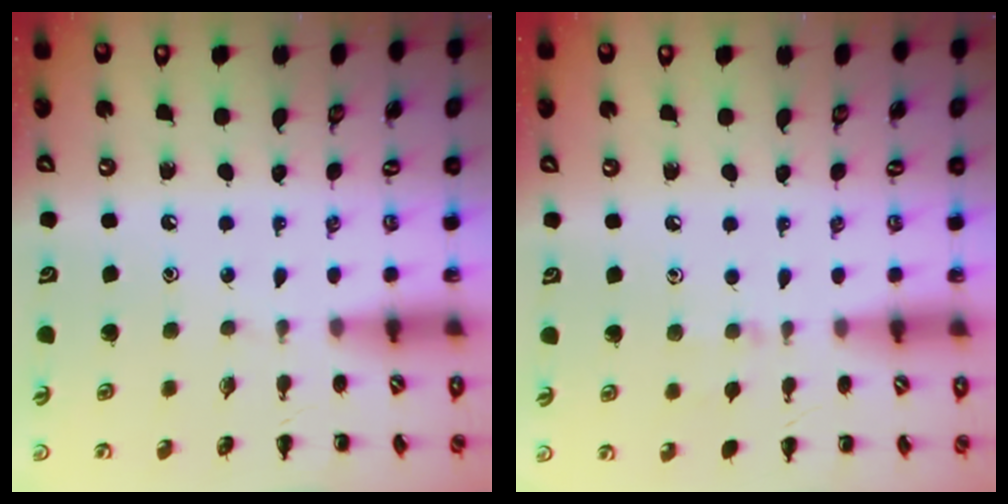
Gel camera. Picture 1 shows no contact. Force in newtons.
{"total": 4.9, "press": 4.6, "slide": 1.7}